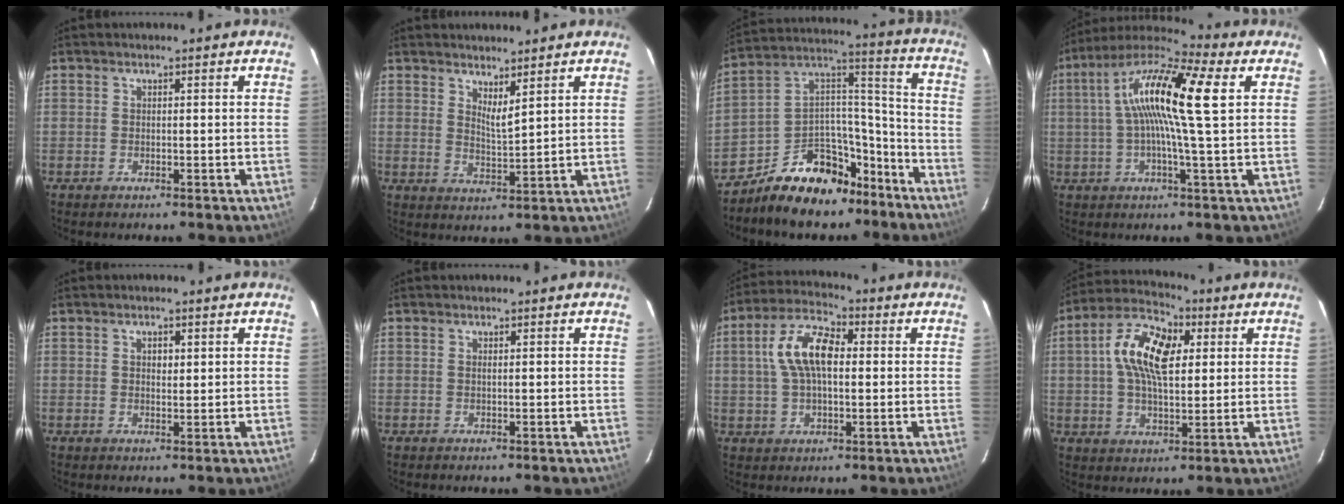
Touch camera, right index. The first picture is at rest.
{"total": 3.6, "force": [2.8, 0.5, 2.2], "torque": [-0.038, -0.005, 0.047]}
{"total": 17.9, "force": [-12.6, 9.8, 8.2], "torque": [-0.157, 0.074, -0.184]}
{"total": 15.3, "force": [3.2, 1.4, 14.9], "torque": [-0.266, 0.027, 0.034]}
{"total": 1.9, "force": [0.7, 1.1, 1.3], "torque": [-0.019, 0.004, 0.012]}
{"total": 0.0}
{"total": 10.7, "force": [1.4, 5.5, 9.1], "torque": [-0.181, 0.026, 0.024]}
{"total": 13.0, "force": [3.0, 6.8, 10.7], "torque": [-0.201, 0.029, 0.044]}